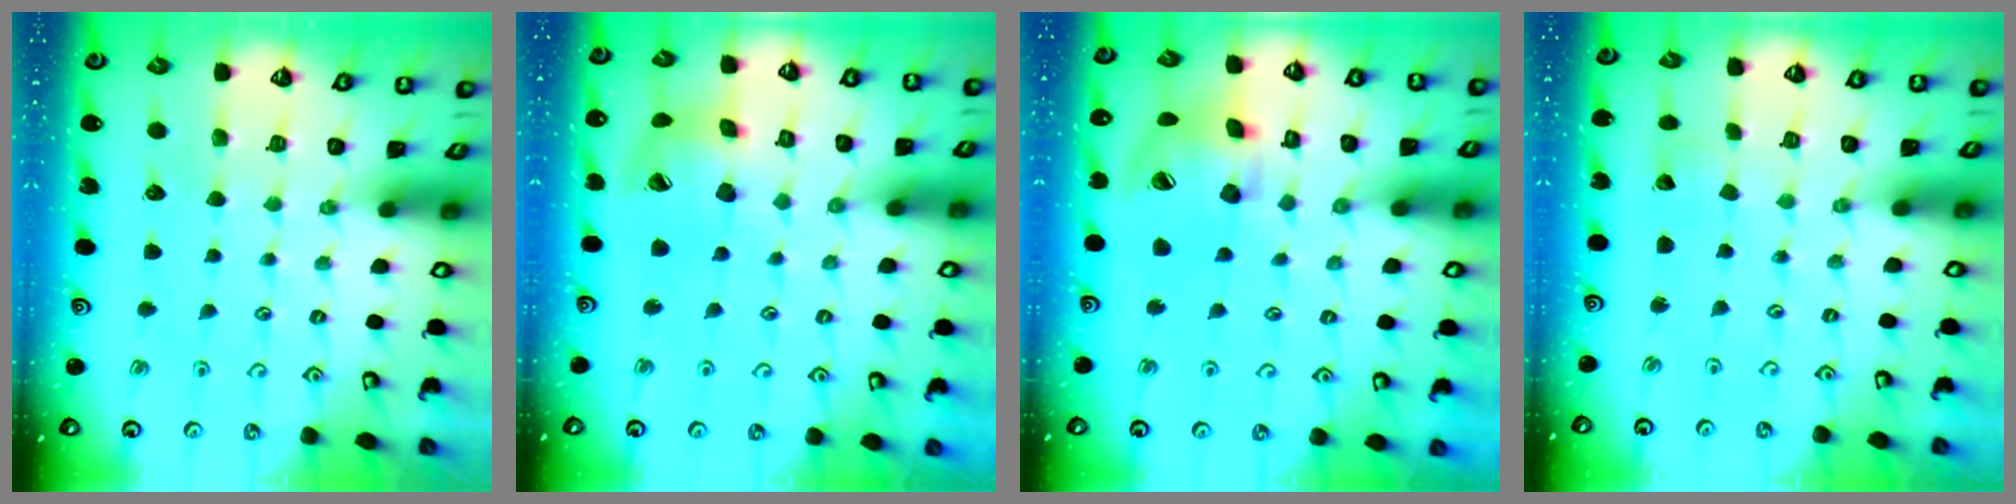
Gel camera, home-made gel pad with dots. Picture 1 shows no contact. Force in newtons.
{"total": 14.5, "press": 14.4, "slide": 2.1}
{"total": 14.6, "press": 14.6, "slide": 0.6}
{"total": 1.5, "press": 1.5, "slide": 0.0}